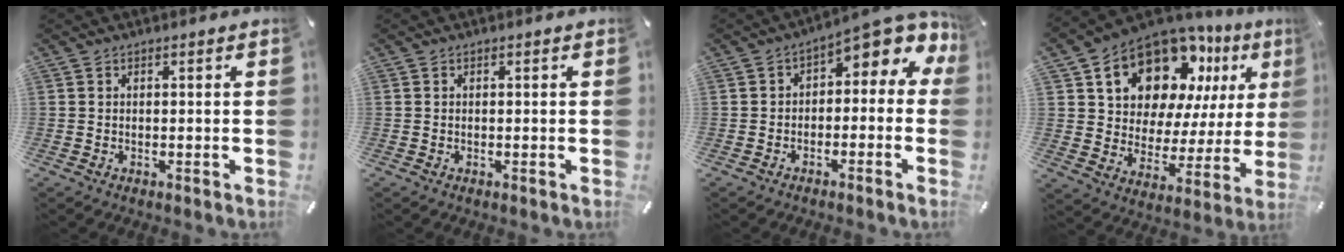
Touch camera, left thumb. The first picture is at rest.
{"total": 0.0}
{"total": 5.2, "force": [2.2, 2.8, 3.8], "torque": [-0.057, -0.024, 0.031]}
{"total": 15.9, "force": [10.6, 9.9, 6.4], "torque": [-0.112, -0.081, 0.190]}